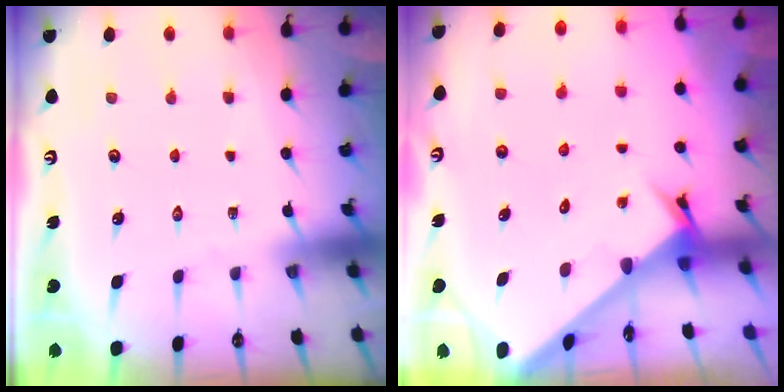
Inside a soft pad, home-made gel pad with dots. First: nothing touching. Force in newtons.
{"total": 2.7, "press": 2.7, "slide": 0.3}